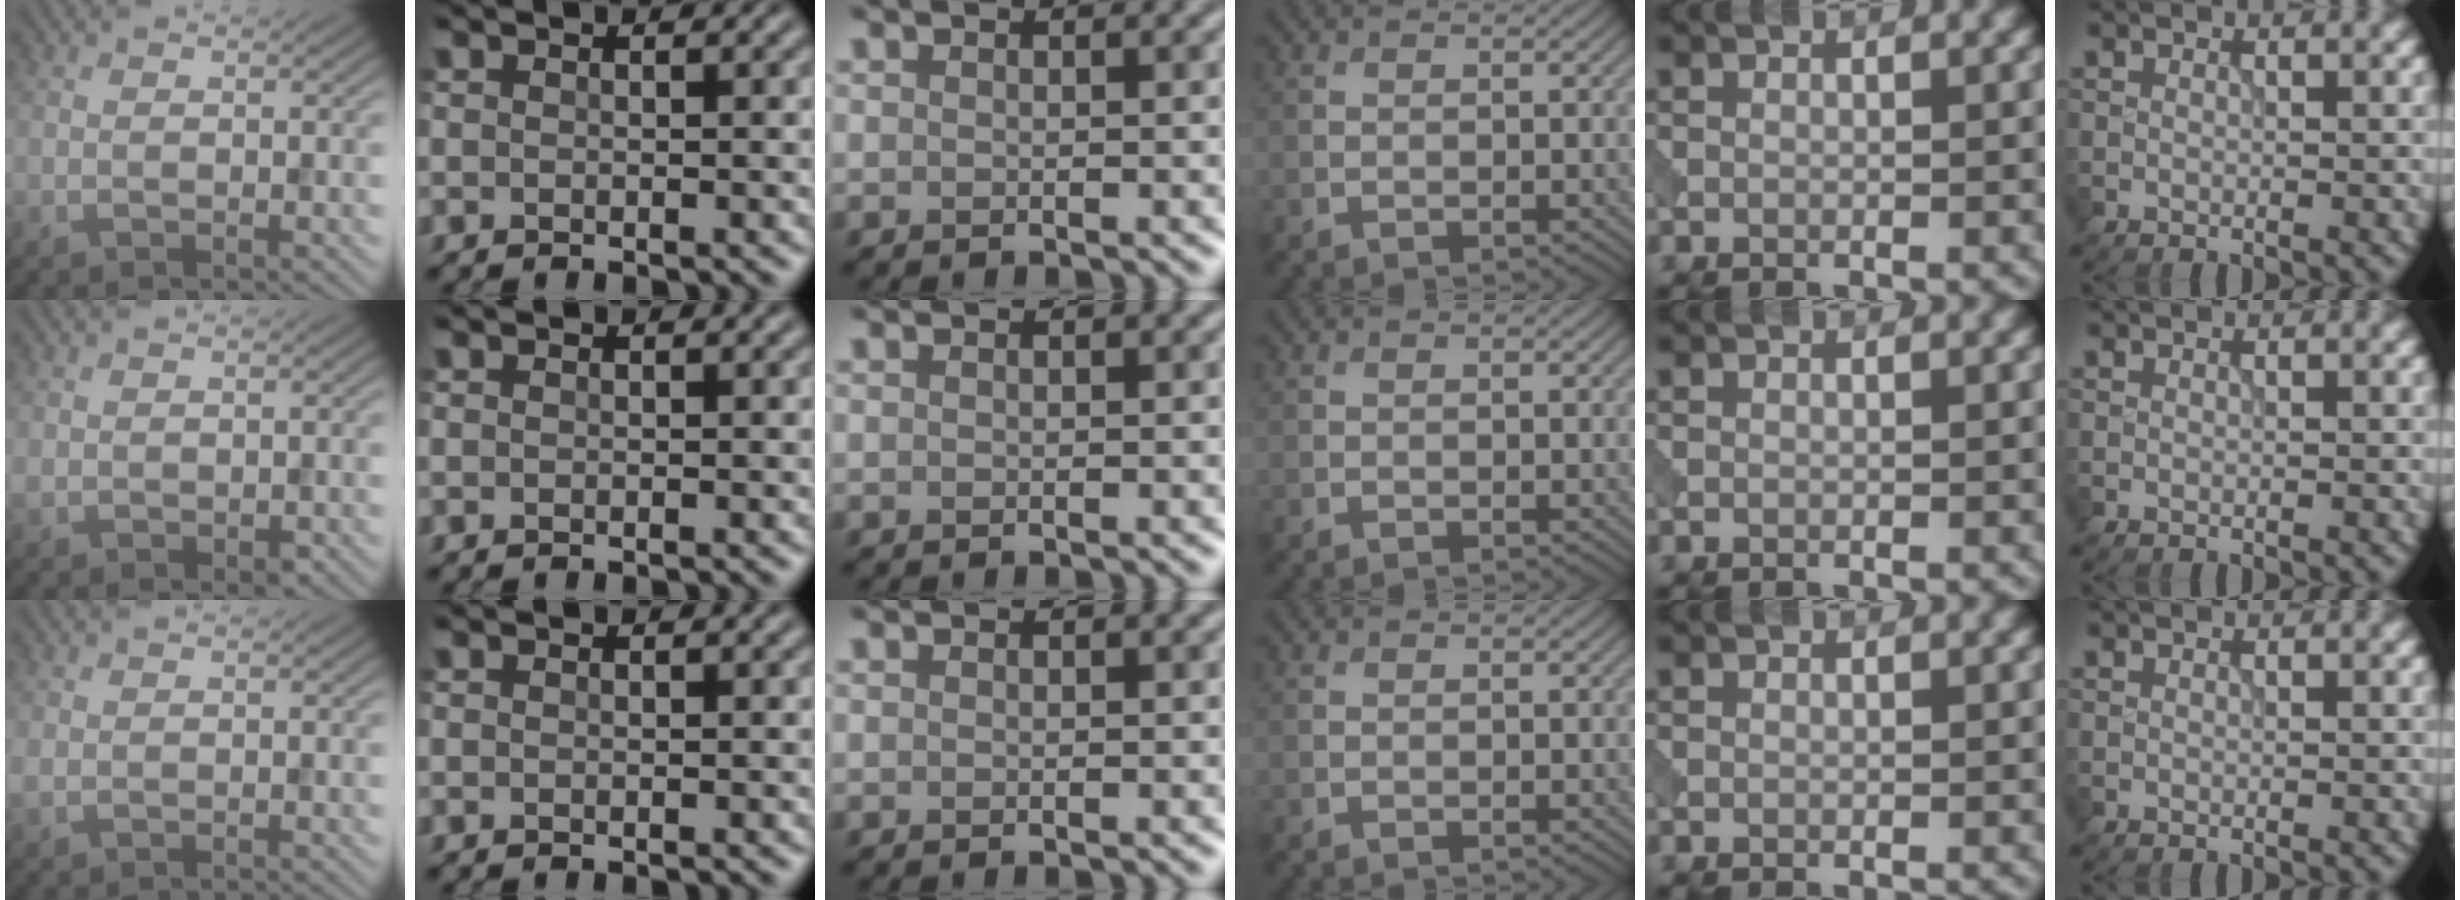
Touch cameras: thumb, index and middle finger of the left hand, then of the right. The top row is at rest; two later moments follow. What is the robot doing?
{"motion": "open", "object": "sandwich press"}